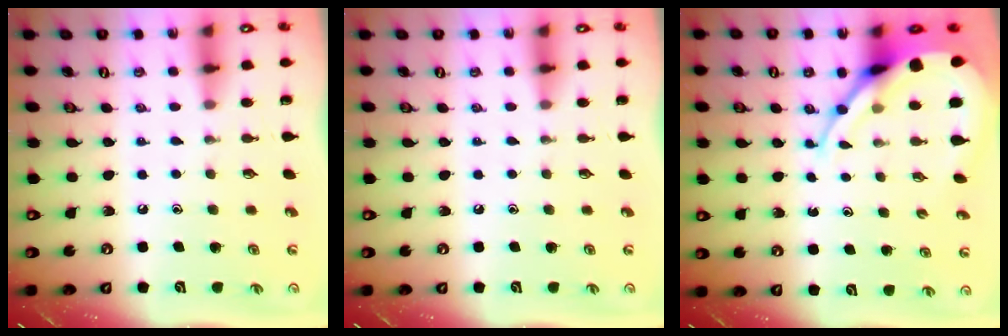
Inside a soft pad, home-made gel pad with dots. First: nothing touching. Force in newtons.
{"total": 0.0}
{"total": 10.4, "press": 10.4, "slide": 0.7}